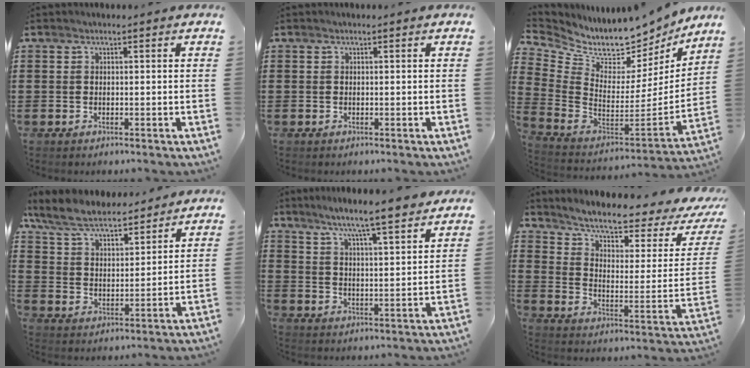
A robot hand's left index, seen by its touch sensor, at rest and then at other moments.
{"total": 0.0}
{"total": 6.1, "force": [5.4, 2.5, 1.4], "torque": [-0.068, -0.064, 0.090]}
{"total": 7.8, "force": [7.0, 1.9, 2.9], "torque": [-0.086, -0.028, 0.126]}
{"total": 6.3, "force": [5.8, -0.4, 2.5], "torque": [-0.073, -0.037, 0.097]}
{"total": 5.8, "force": [4.6, 1.1, 3.4], "torque": [-0.080, -0.037, 0.074]}